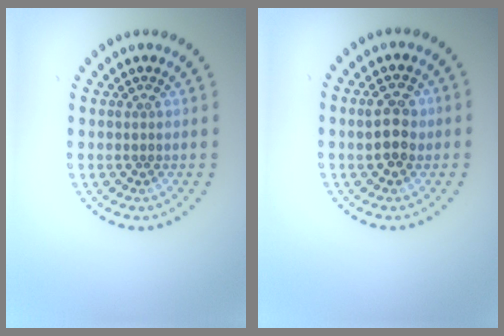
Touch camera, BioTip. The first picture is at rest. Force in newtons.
{"total": 2.9, "press": 2.9, "slide": 0.1}